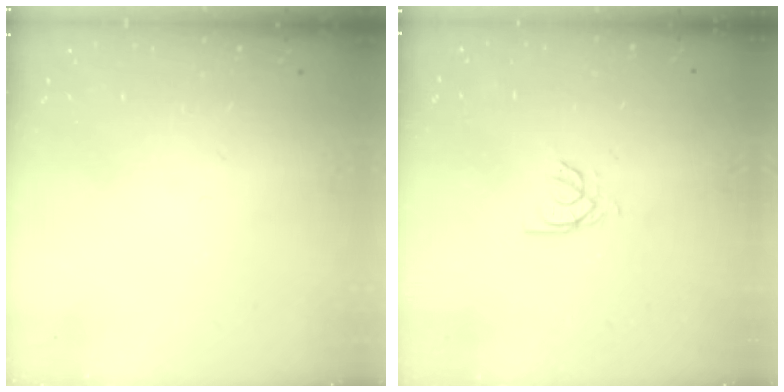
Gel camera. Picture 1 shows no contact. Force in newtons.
{"total": 2.7, "press": 2.7, "slide": 0.2}